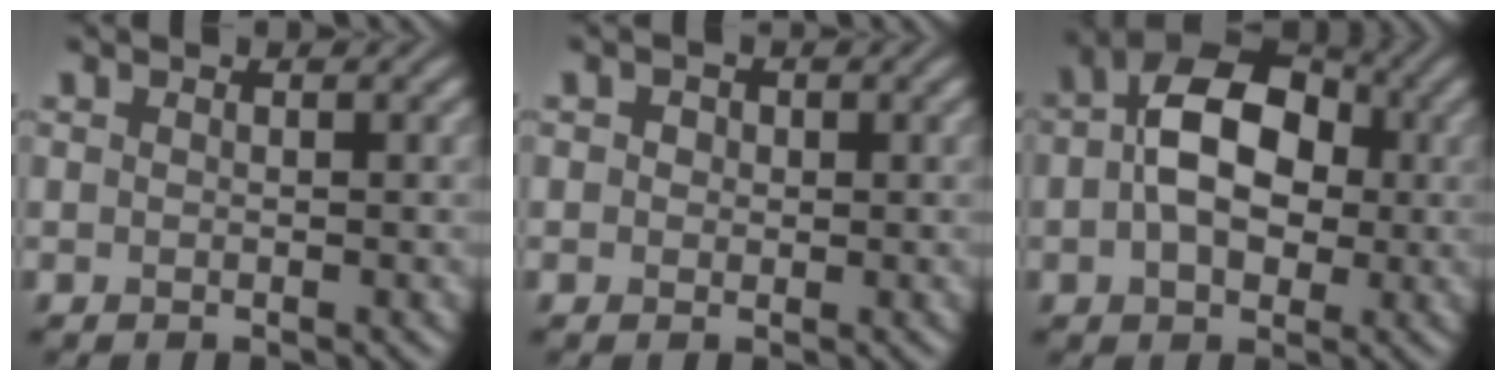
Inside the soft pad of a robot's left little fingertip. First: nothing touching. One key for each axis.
{"total": 1.2, "fx": 0.3, "fy": 1.0, "fz": 0.5, "tx": -0.004, "ty": 0.003, "tz": -0.005}
{"total": 8.6, "fx": 0.4, "fy": 5.7, "fz": 6.5, "tx": -0.101, "ty": 0.015, "tz": -0.003}